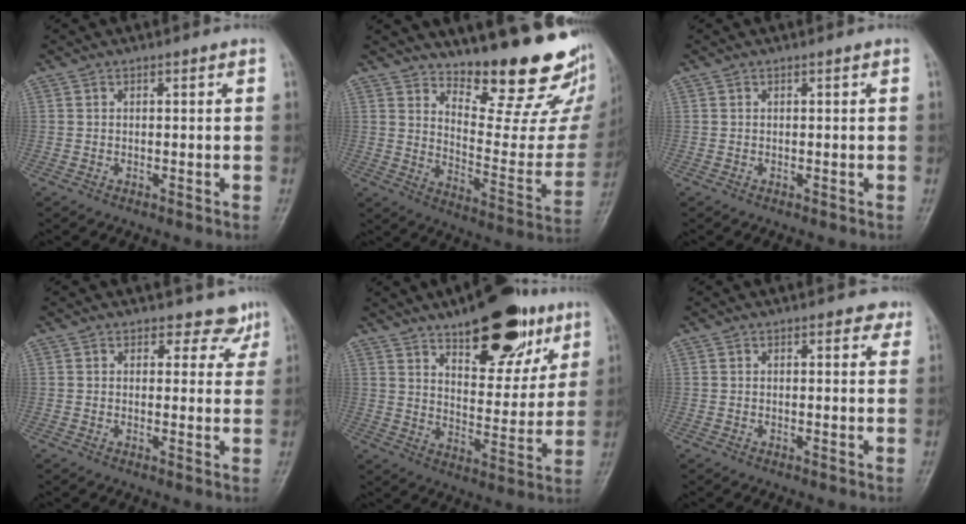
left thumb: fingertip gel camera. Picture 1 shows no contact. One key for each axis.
{"total": 20.2, "fx": 16.5, "fy": 5.3, "fz": 10.4, "tx": -0.103, "ty": -0.142, "tz": 0.230}
{"total": 0.0}
{"total": 4.9, "fx": 4.0, "fy": 2.8, "fz": 0.3, "tx": 0.028, "ty": -0.027, "tz": 0.035}
{"total": 19.8, "fx": 11.7, "fy": 8.7, "fz": 13.4, "tx": -0.138, "ty": -0.054, "tz": 0.177}
{"total": 2.3, "fx": 1.5, "fy": 1.3, "fz": 1.1, "tx": 0.009, "ty": -0.005, "tz": 0.013}